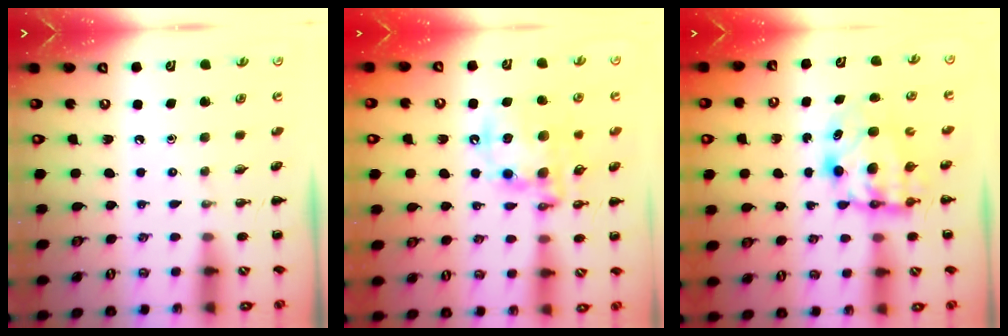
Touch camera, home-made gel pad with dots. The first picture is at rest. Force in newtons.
{"total": 15.7, "press": 15.2, "slide": 3.9}
{"total": 6.5, "press": 6.4, "slide": 1.3}